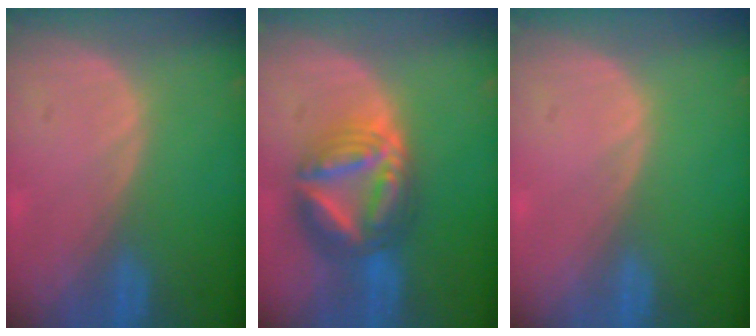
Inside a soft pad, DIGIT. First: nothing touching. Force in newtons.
{"total": 9.2, "press": 9.1, "slide": 0.9}
{"total": 0.0}